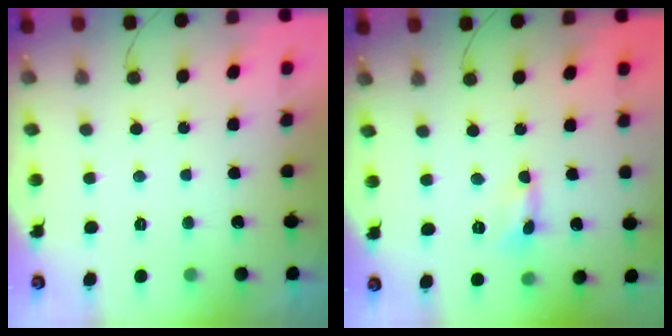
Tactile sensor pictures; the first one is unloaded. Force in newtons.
{"total": 0.6, "press": 0.6, "slide": 0.0}